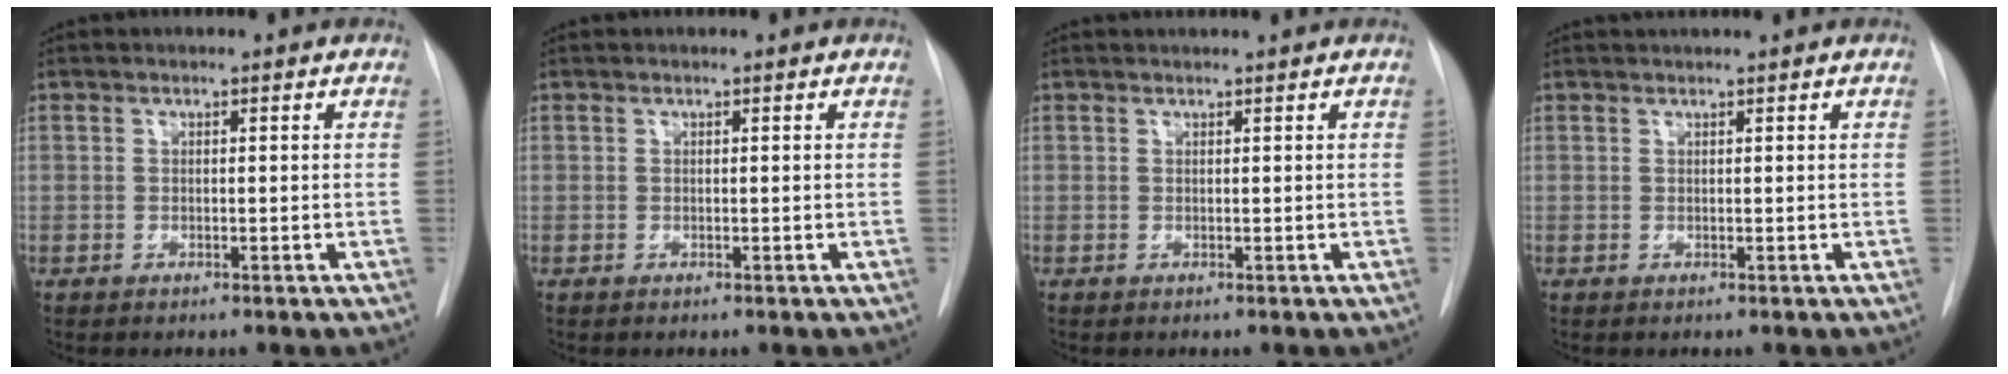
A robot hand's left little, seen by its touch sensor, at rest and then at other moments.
{"total": 0.0}
{"total": 1.5, "force": [1.4, -0.4, 0.5], "torque": [-0.006, 0.009, 0.023]}
{"total": 1.6, "force": [1.4, -0.4, 0.6], "torque": [-0.004, 0.014, 0.028]}